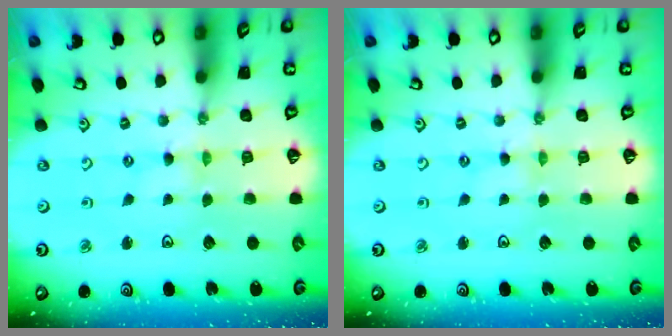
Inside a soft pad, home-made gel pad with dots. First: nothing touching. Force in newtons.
{"total": 0.0}